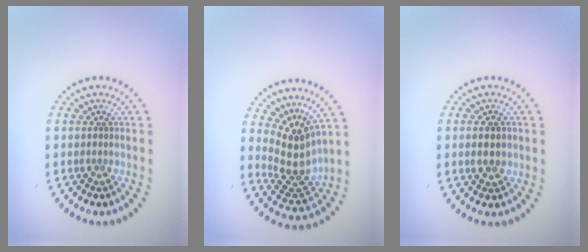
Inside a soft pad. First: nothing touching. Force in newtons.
{"total": 3.8, "press": 2.8, "slide": 2.6}
{"total": 2.2, "press": 2.1, "slide": 0.1}